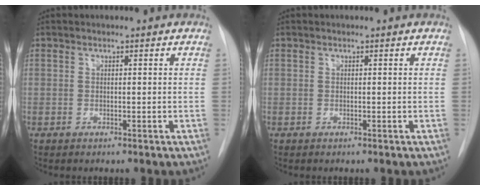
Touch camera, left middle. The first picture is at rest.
{"total": 0.0}